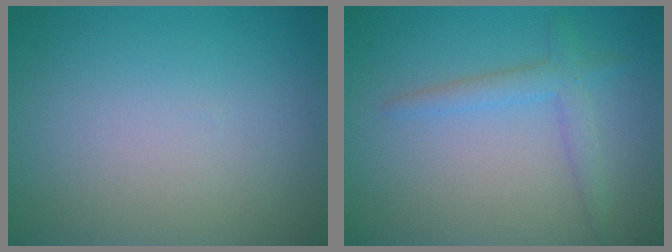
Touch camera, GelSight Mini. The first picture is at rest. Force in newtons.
{"total": 1.3, "press": 1.3, "slide": 0.1}